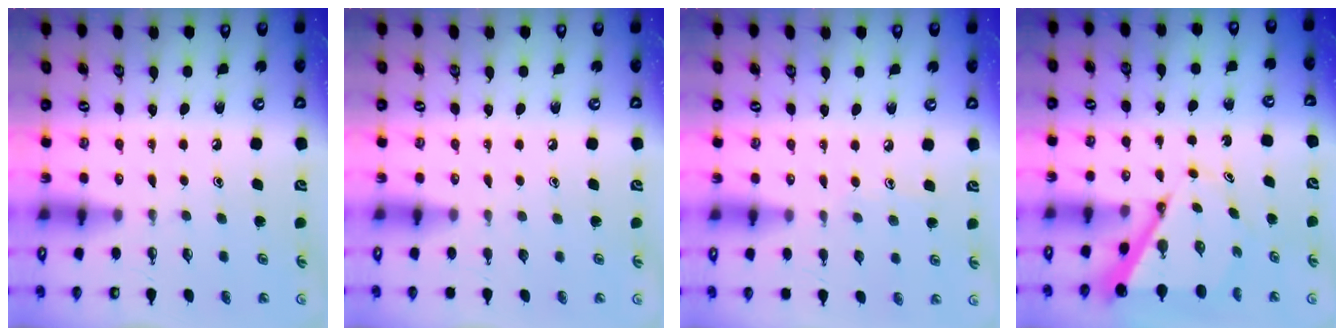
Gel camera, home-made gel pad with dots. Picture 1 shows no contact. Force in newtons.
{"total": 0.0}
{"total": 5.0, "press": 4.9, "slide": 0.5}
{"total": 6.9, "press": 6.9, "slide": 0.5}